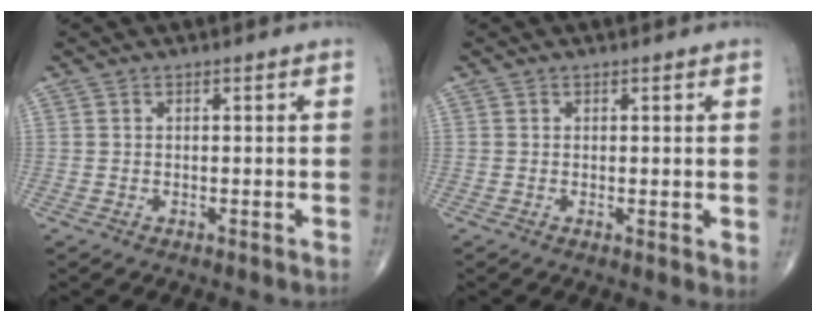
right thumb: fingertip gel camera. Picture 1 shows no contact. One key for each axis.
{"total": 1.7, "fx": 0.4, "fy": 0.7, "fz": 1.5, "tx": -0.024, "ty": -0.009, "tz": 0.003}